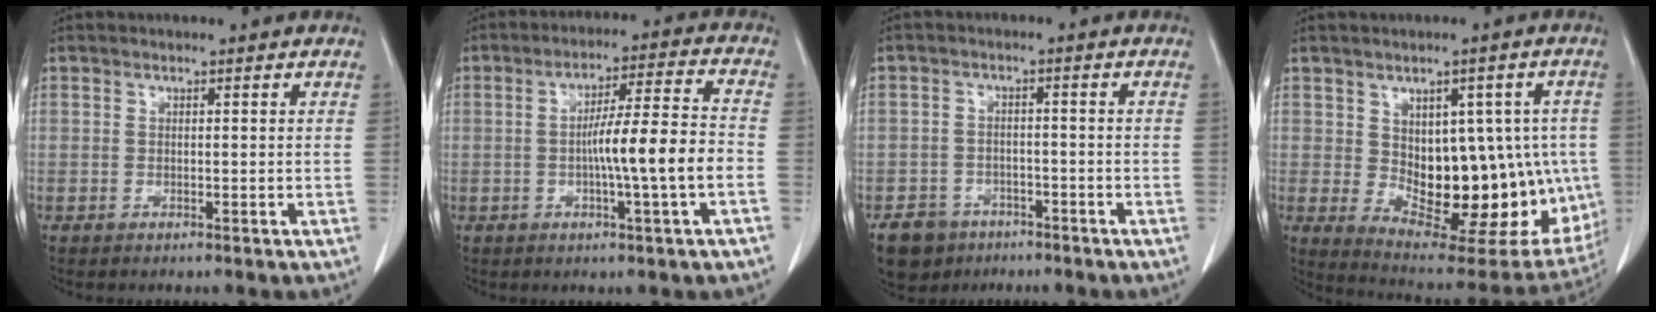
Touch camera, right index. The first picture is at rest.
{"total": 10.1, "force": [-2.3, -0.5, 9.8], "torque": [-0.163, 0.009, -0.040]}
{"total": 3.5, "force": [-1.9, 2.9, 0.1], "torque": [-0.002, 0.009, -0.026]}
{"total": 19.4, "force": [-1.5, 9.6, 16.8], "torque": [-0.199, 0.005, 0.011]}